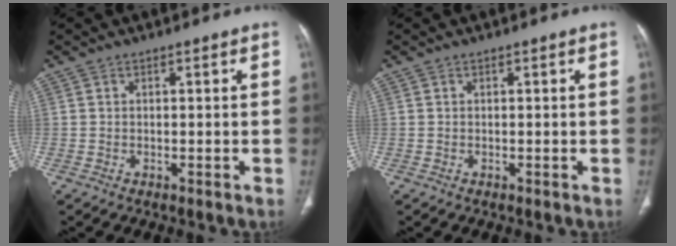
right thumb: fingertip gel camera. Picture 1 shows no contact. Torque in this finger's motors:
{"motor_torque": [0.01, 0.00, 0.04, -0.05, 0.00]}